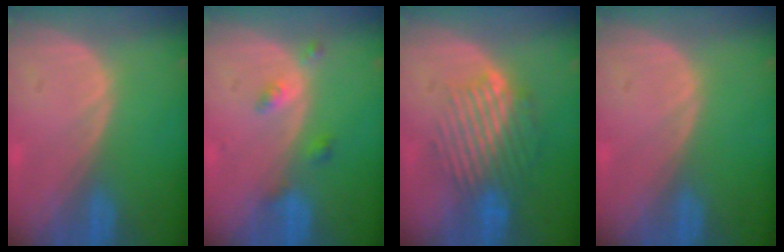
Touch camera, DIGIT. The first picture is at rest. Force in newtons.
{"total": 2.9, "press": 2.9, "slide": 0.2}
{"total": 9.2, "press": 8.0, "slide": 4.7}
{"total": 0.0}